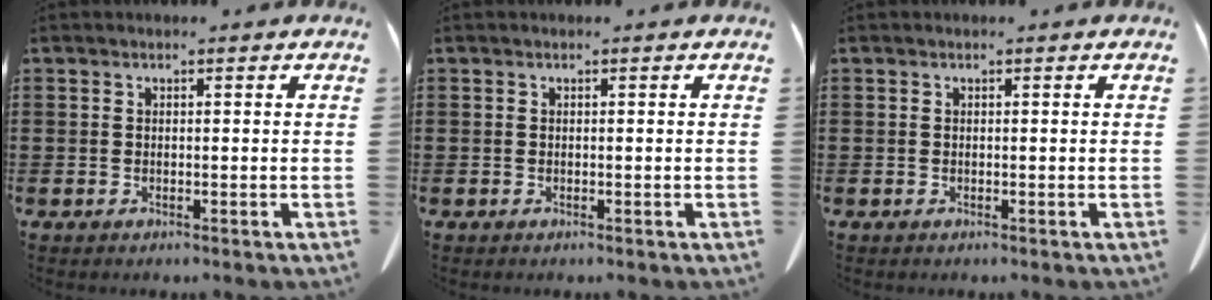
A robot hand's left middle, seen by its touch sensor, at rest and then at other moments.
{"total": 0.0}
{"total": 0.0}